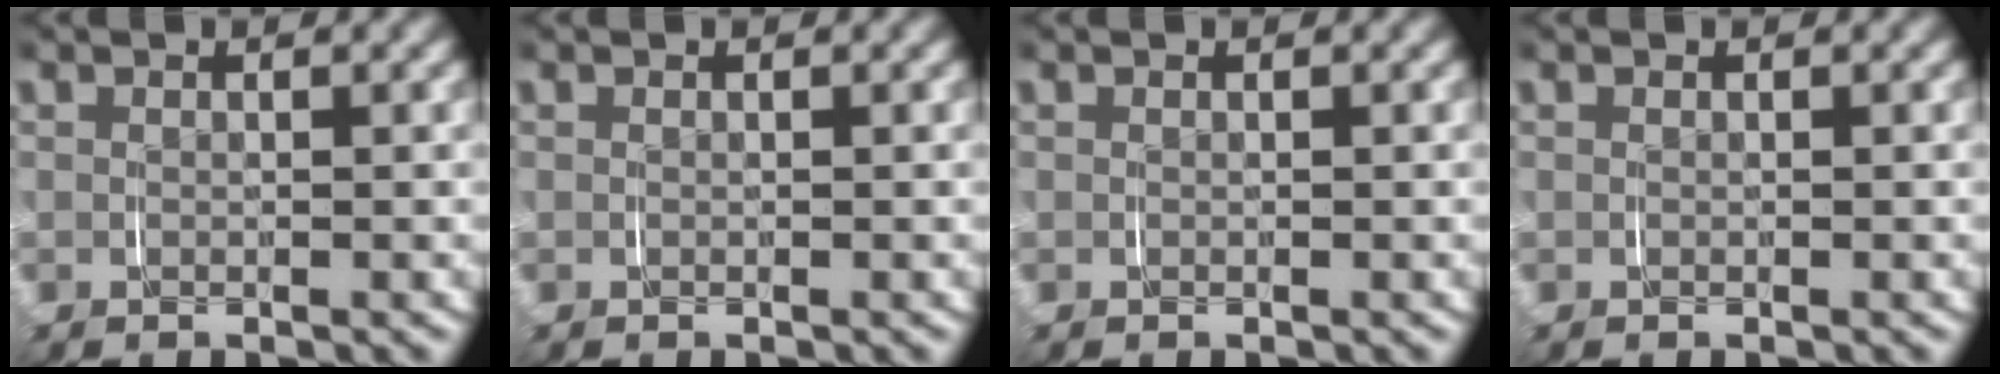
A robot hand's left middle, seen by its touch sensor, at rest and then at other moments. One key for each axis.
{"total": 0.0}
{"total": 0.0}
{"total": 0.0}